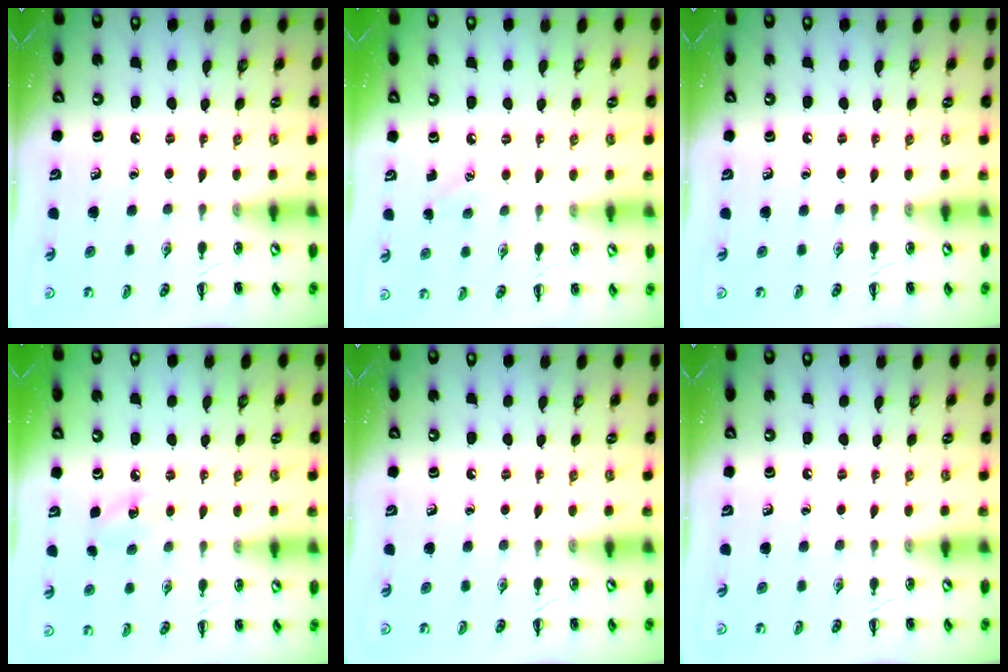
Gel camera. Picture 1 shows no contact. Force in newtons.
{"total": 5.2, "press": 5.0, "slide": 1.4}
{"total": 0.0}
{"total": 5.2, "press": 5.0, "slide": 1.3}
{"total": 0.0}
{"total": 0.0}